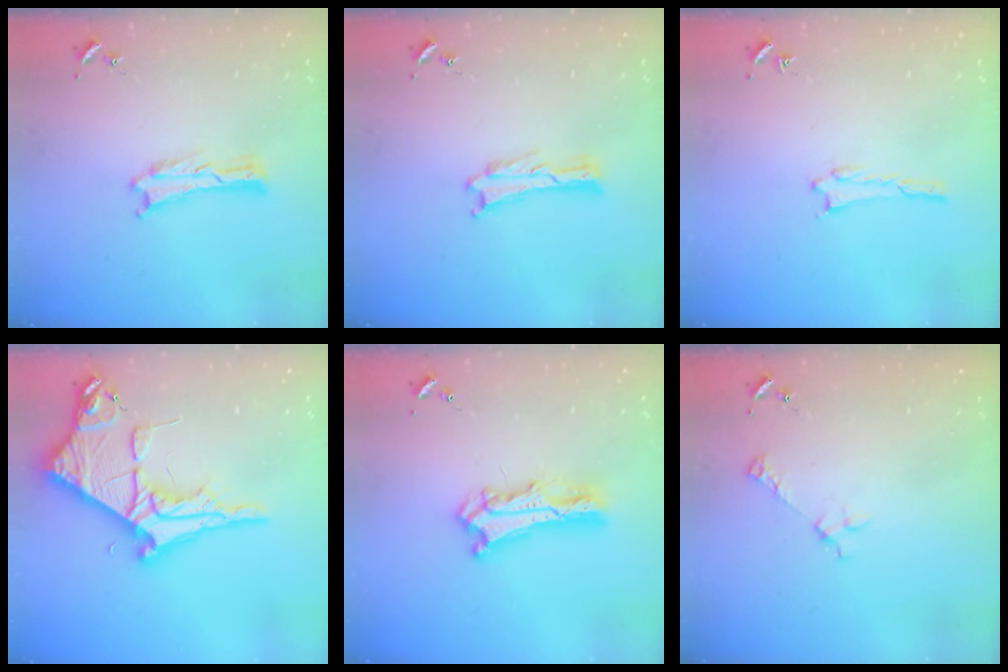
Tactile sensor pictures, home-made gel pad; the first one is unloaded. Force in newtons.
{"total": 0.0}
{"total": 1.4, "press": 1.4, "slide": 0.2}
{"total": 8.9, "press": 8.8, "slide": 1.0}
{"total": 6.7, "press": 6.7, "slide": 0.5}
{"total": 2.6, "press": 2.6, "slide": 0.3}